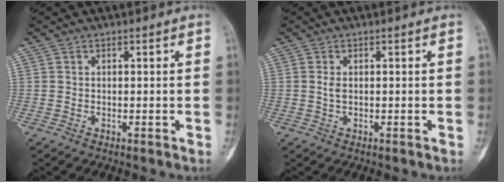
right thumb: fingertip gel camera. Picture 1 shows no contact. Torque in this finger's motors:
{"motor_torque": [0.60, 0.25, -0.02, -0.11, -0.01]}